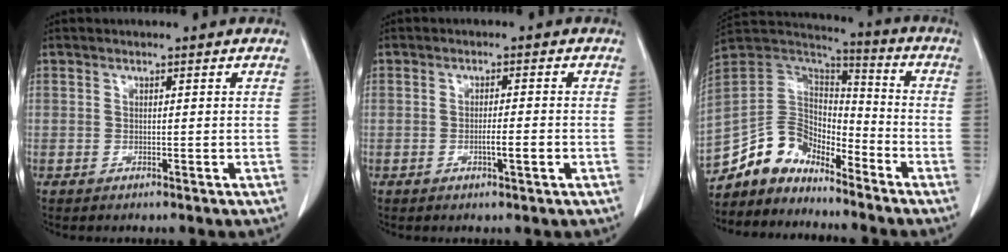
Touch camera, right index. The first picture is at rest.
{"total": 2.8, "force": [-0.8, 0.1, 2.7], "torque": [-0.046, -0.002, -0.013]}
{"total": 11.5, "force": [-9.9, 5.4, 2.0], "torque": [-0.040, 0.061, -0.191]}